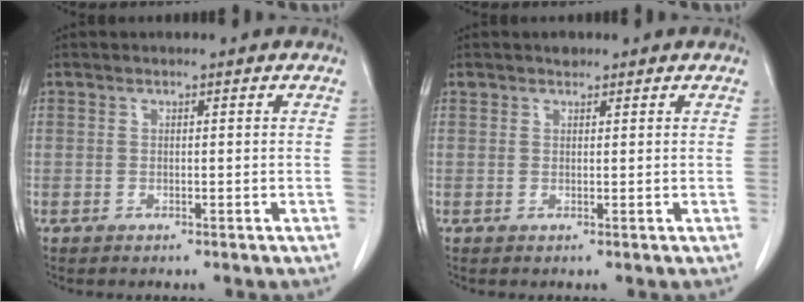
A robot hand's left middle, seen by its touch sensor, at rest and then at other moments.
{"total": 1.1, "force": [0.9, 0.6, 0.2], "torque": [-0.006, 0.008, 0.014]}